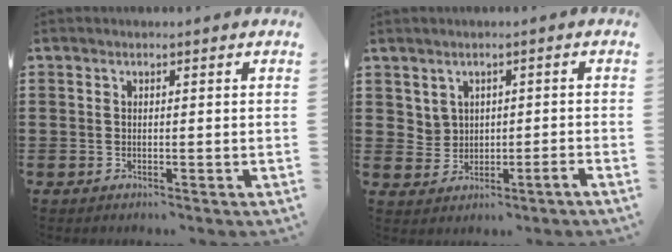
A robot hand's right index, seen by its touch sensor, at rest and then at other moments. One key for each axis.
{"total": 1.7, "fx": 0.7, "fy": 1.4, "fz": 0.7, "tx": -0.021, "ty": 0.000, "tz": 0.012}